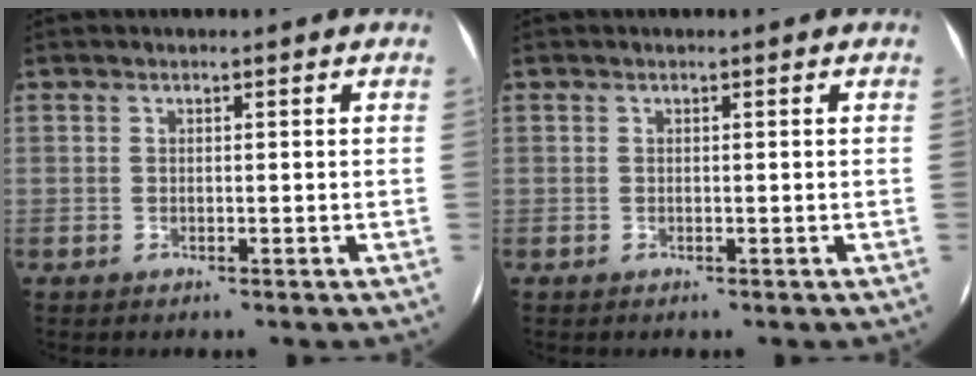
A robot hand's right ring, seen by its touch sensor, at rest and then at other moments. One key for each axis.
{"total": 0.0}